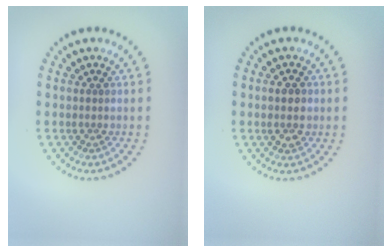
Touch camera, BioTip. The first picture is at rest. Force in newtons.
{"total": 2.7, "press": 2.7, "slide": 0.2}